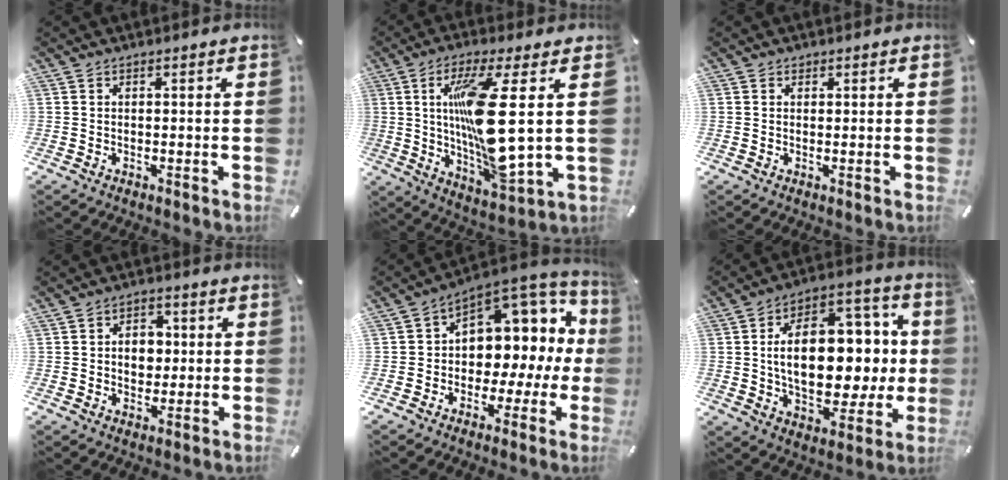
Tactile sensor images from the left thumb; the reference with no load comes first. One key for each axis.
{"total": 19.2, "fx": 3.7, "fy": 4.1, "fz": 18.4, "tx": -0.352, "ty": -0.035, "tz": 0.043}
{"total": 0.6, "fx": 0.2, "fy": 0.6, "fz": 0.2, "tx": -0.005, "ty": 0.003, "tz": 0.004}
{"total": 6.6, "fx": 0.1, "fy": 5.3, "fz": 4.0, "tx": -0.052, "ty": 0.000, "tz": -0.004}
{"total": 9.3, "fx": 3.6, "fy": 7.6, "fz": 3.8, "tx": -0.043, "ty": -0.062, "tz": 0.066}
{"total": 21.1, "fx": 1.1, "fy": 13.0, "fz": 16.6, "tx": -0.278, "ty": -0.007, "tz": 0.023}